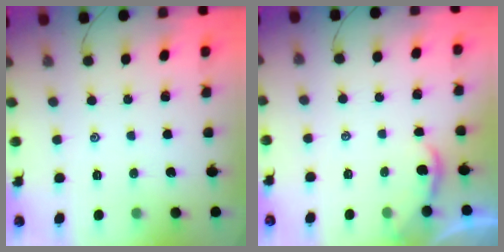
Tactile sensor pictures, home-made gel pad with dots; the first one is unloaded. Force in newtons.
{"total": 1.2, "press": 1.2, "slide": 0.1}